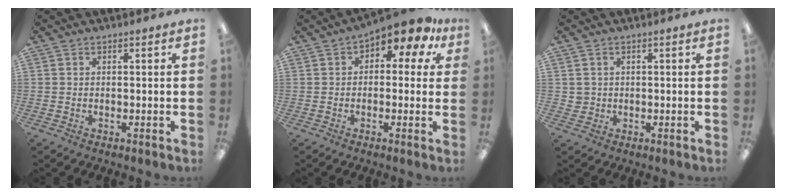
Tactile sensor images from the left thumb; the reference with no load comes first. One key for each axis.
{"total": 7.7, "fx": 4.8, "fy": 3.1, "fz": 5.2, "tx": -0.079, "ty": -0.026, "tz": 0.078}
{"total": 1.9, "fx": 0.5, "fy": 1.8, "fz": -0.2, "tx": -0.001, "ty": 0.002, "tz": 0.007}